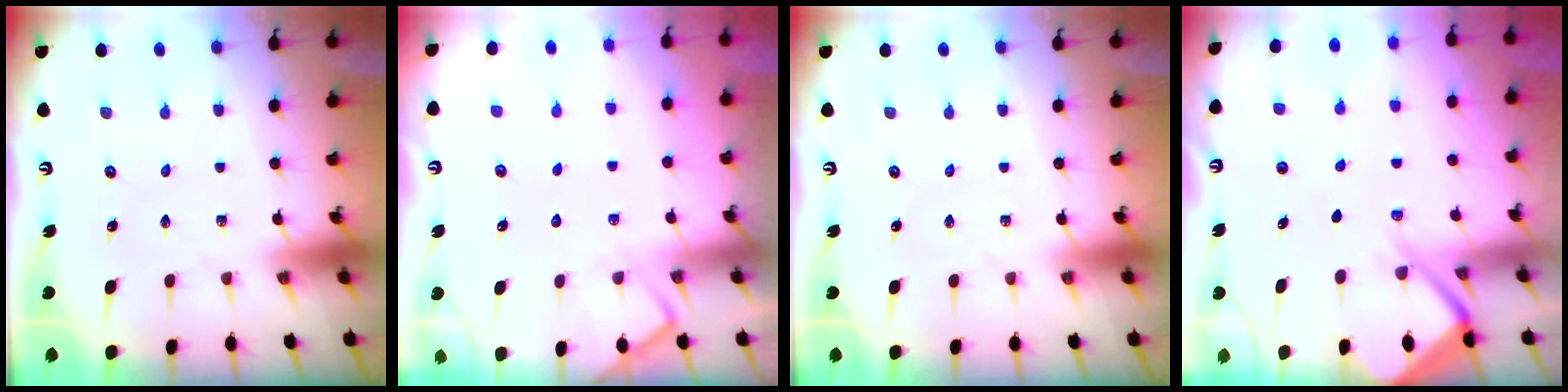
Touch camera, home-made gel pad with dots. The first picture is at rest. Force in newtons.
{"total": 6.0, "press": 6.0, "slide": 0.8}
{"total": 0.0}
{"total": 8.5, "press": 8.5, "slide": 0.7}